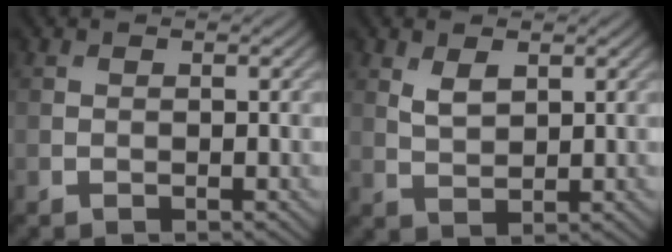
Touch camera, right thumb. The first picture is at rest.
{"total": 2.7, "force": [1.4, 1.3, 1.9], "torque": [-0.044, -0.004, 0.033]}